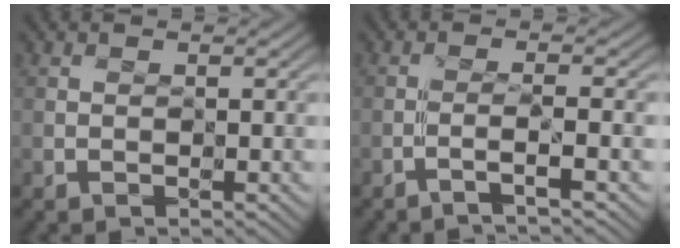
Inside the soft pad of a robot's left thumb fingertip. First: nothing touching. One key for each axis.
{"total": 2.1, "fx": -1.4, "fy": -0.5, "fz": 1.5, "tx": -0.024, "ty": 0.009, "tz": -0.046}